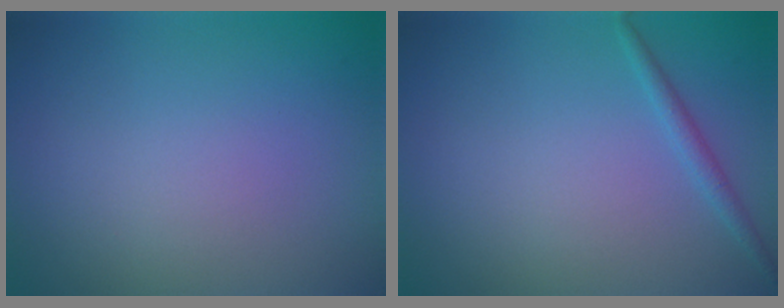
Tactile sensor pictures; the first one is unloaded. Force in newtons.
{"total": 1.2, "press": 1.2, "slide": 0.0}